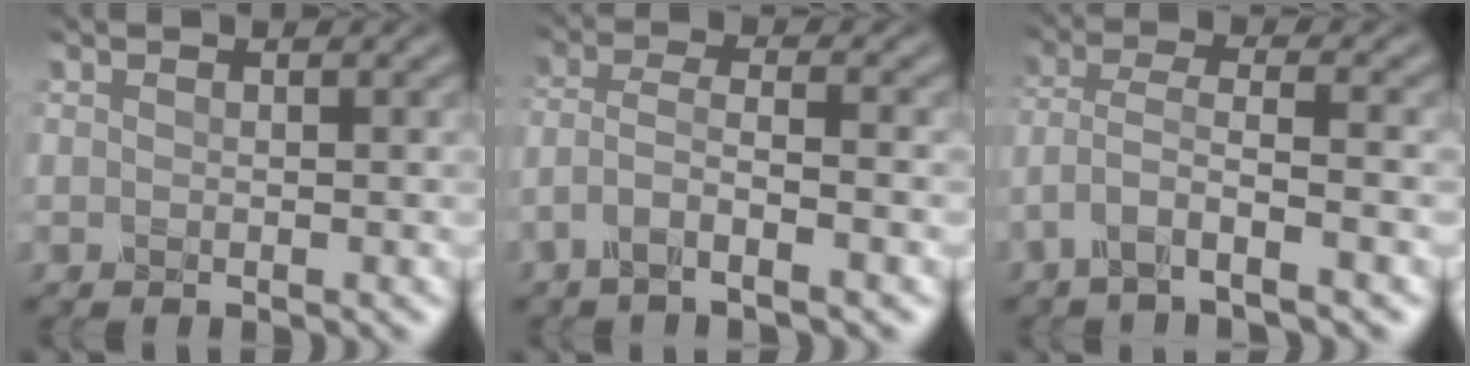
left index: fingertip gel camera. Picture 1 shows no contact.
{"total": 3.9, "force": [-2.2, 0.8, 3.1], "torque": [-0.062, 0.004, -0.050]}
{"total": 4.4, "force": [-2.5, 0.8, 3.5], "torque": [-0.070, 0.003, -0.055]}